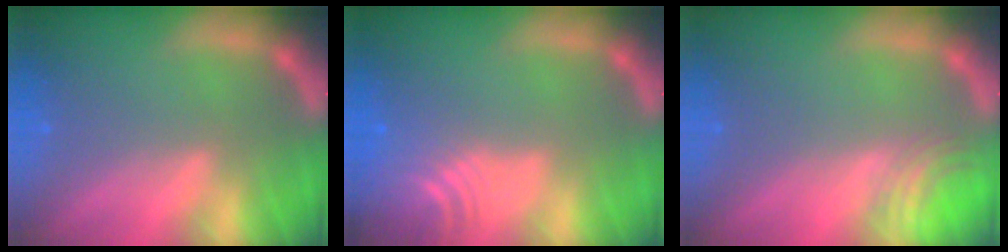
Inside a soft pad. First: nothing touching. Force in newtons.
{"total": 8.6}
{"total": 3.0}